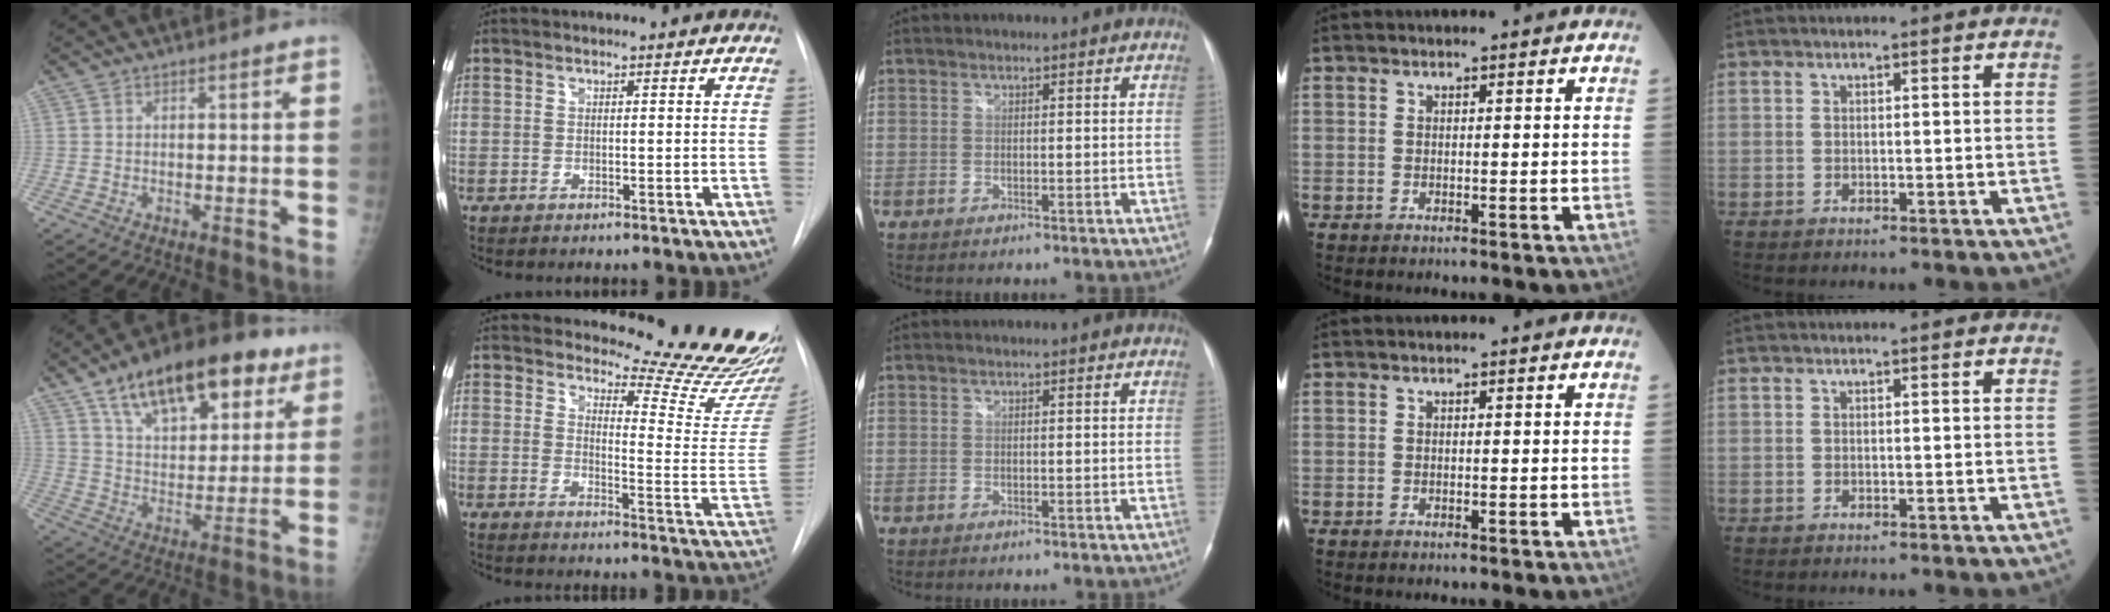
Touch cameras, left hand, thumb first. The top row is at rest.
{"thumb": {"total": 23.4, "force": [13.0, 11.6, 15.7], "torque": [-0.214, -0.021, 0.211]}, "index": {"total": 18.4, "force": [17.8, 1.1, 4.6], "torque": [-0.050, -0.151, 0.195]}}